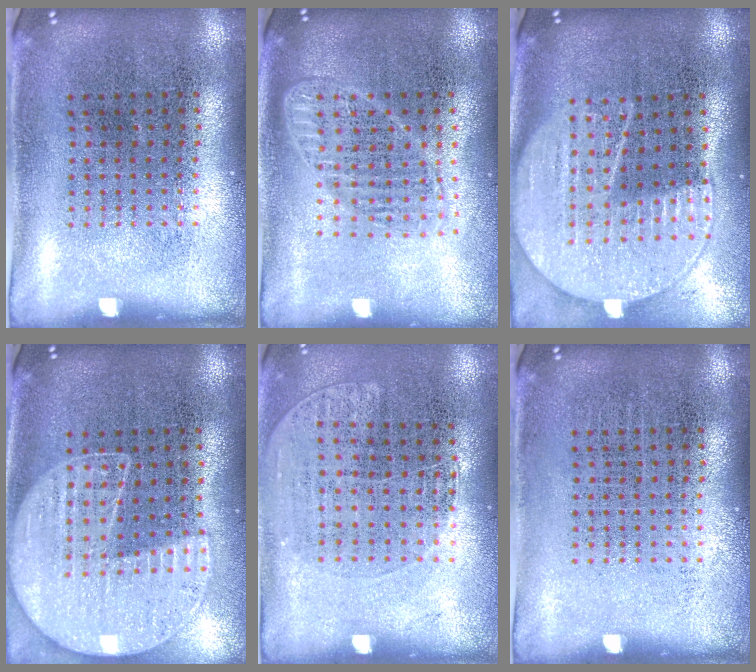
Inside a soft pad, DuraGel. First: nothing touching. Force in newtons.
{"total": 1.7, "press": 1.4, "slide": 0.9}
{"total": 2.1, "press": 1.9, "slide": 0.9}
{"total": 1.3, "press": 1.3, "slide": 0.2}
{"total": 1.1, "press": 0.9, "slide": 0.5}
{"total": 0.0}